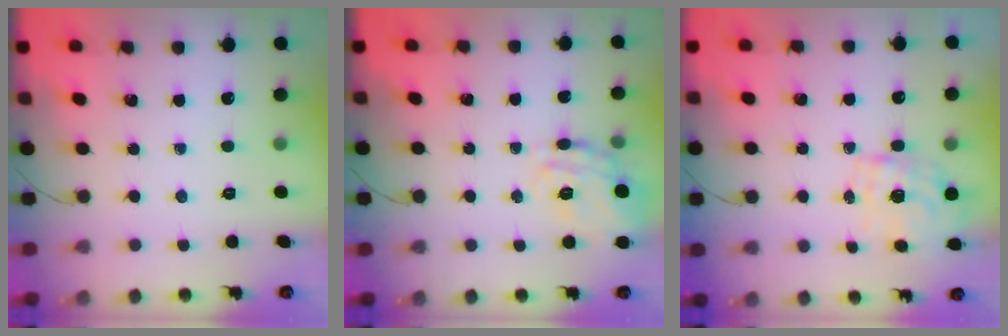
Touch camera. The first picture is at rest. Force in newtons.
{"total": 18.5, "press": 18.5, "slide": 0.6}
{"total": 1.7, "press": 1.5, "slide": 0.8}